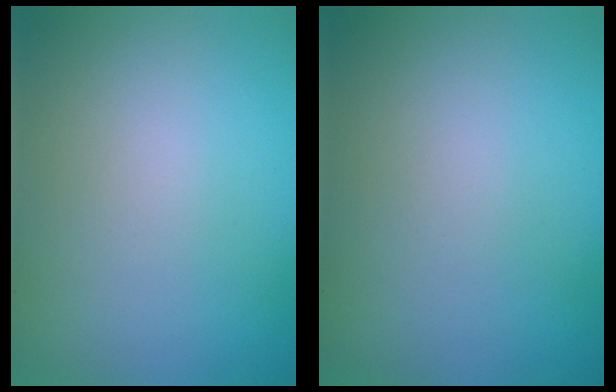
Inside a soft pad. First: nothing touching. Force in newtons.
{"total": 0.0}